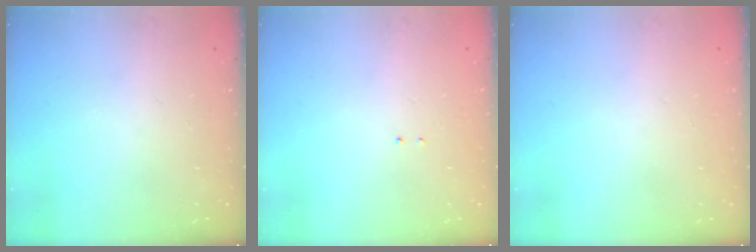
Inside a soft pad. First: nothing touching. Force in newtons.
{"total": 1.3, "press": 1.2, "slide": 0.6}
{"total": 0.0}